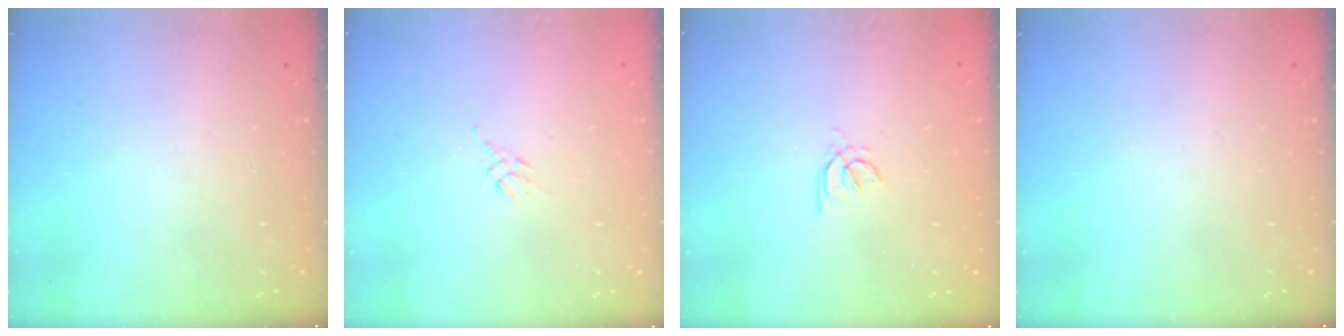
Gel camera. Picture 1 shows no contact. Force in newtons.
{"total": 2.6, "press": 2.5, "slide": 0.7}
{"total": 2.0, "press": 1.9, "slide": 0.5}
{"total": 0.0}